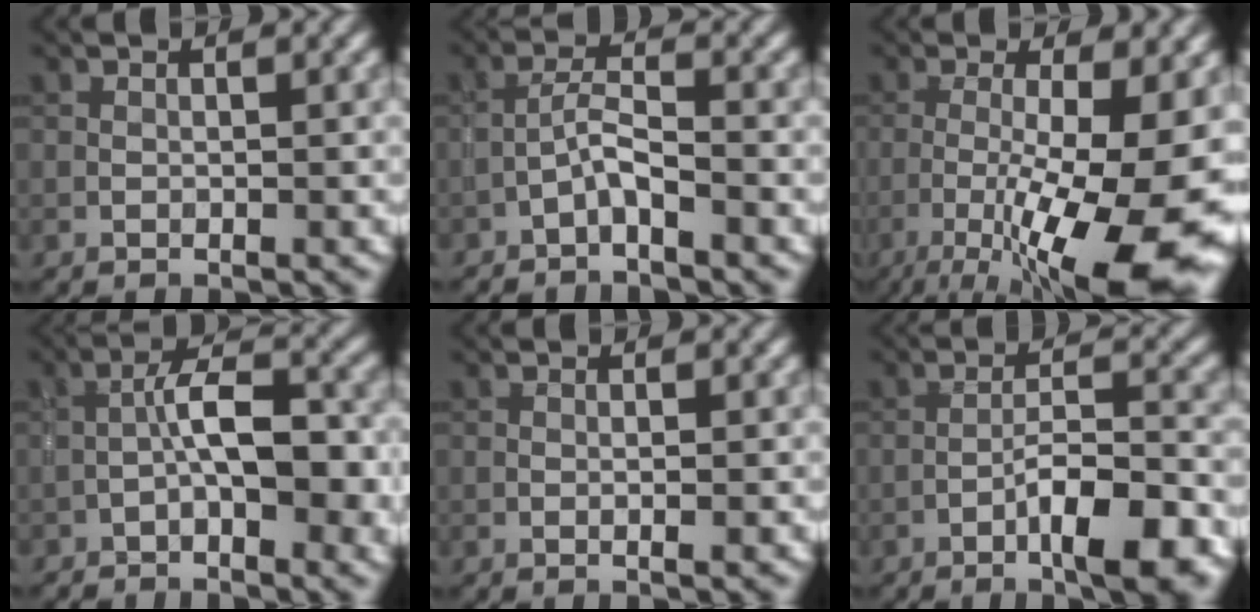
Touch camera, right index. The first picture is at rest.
{"total": 2.3, "force": [-1.5, 0.3, 1.7], "torque": [-0.036, 0.011, -0.036]}
{"total": 15.3, "force": [-4.7, 3.9, 14.1], "torque": [-0.199, -0.013, -0.069]}
{"total": 6.3, "force": [-1.8, 2.4, 5.5], "torque": [-0.086, 0.013, -0.036]}
{"total": 0.9, "force": [-0.1, 0.1, 0.9], "torque": [-0.015, -0.001, -0.002]}
{"total": 7.0, "force": [-3.7, 1.4, 5.8], "torque": [-0.094, 0.013, -0.060]}